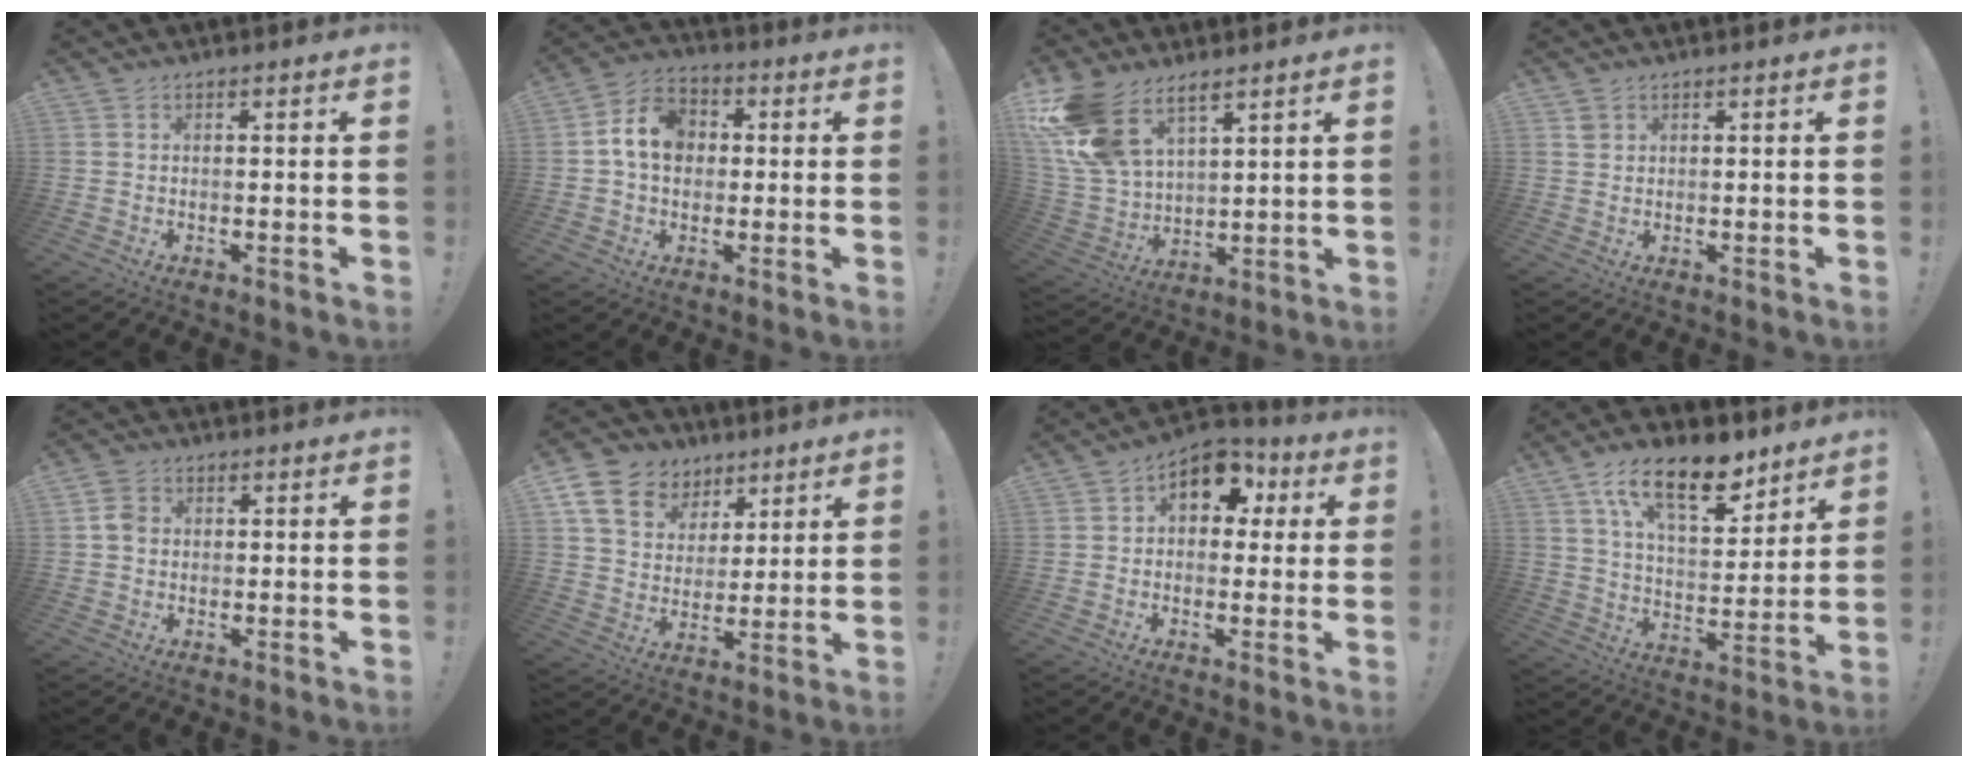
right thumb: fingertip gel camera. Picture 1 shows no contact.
{"total": 11.1, "force": [1.5, 8.8, 6.6], "torque": [-0.102, 0.014, 0.035]}
{"total": 16.2, "force": [10.0, 9.2, 8.8], "torque": [-0.173, -0.054, 0.195]}
{"total": 1.7, "force": [1.1, 1.2, 0.4], "torque": [0.008, -0.007, 0.018]}
{"total": 4.4, "force": [0.4, 3.8, 2.2], "torque": [-0.032, 0.009, 0.010]}
{"total": 13.9, "force": [7.6, 10.3, 5.6], "torque": [-0.083, -0.046, 0.149]}
{"total": 10.1, "force": [3.3, 7.6, 5.9], "torque": [-0.074, -0.005, 0.066]}
{"total": 16.5, "force": [10.4, 6.9, 10.8], "torque": [-0.180, -0.053, 0.181]}